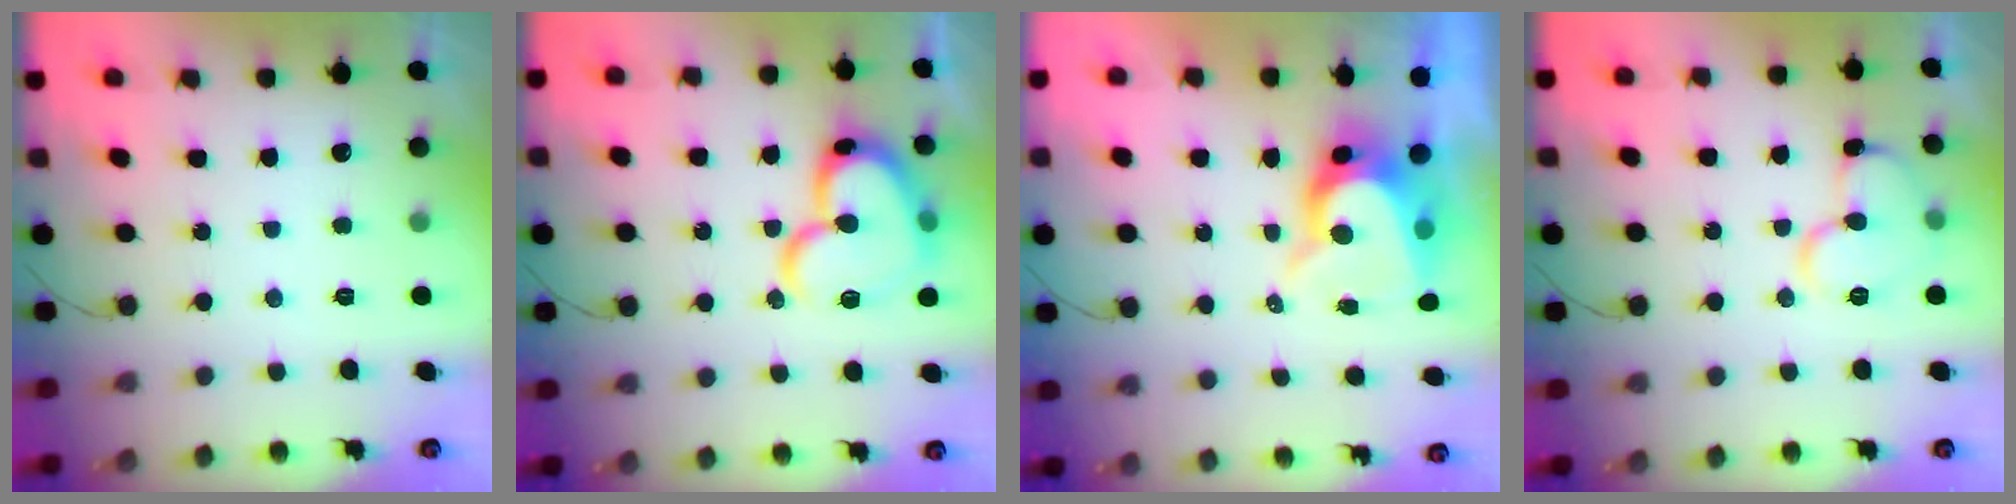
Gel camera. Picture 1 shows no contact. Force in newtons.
{"total": 20.0, "press": 19.9, "slide": 2.4}
{"total": 10.1, "press": 10.0, "slide": 1.0}
{"total": 11.3, "press": 11.2, "slide": 1.3}